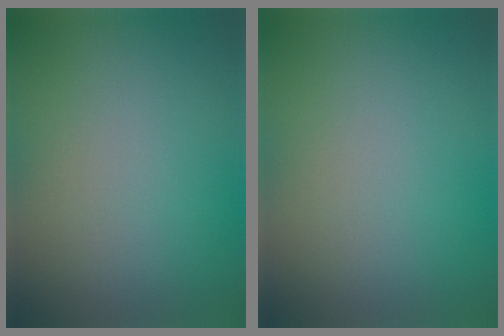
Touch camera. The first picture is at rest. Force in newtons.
{"total": 0.0}